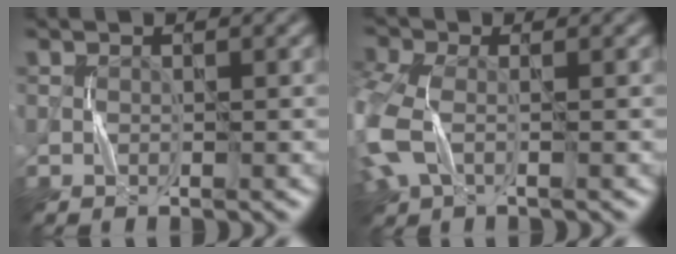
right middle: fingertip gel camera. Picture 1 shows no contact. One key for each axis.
{"total": 5.3, "fx": -1.2, "fy": 3.2, "fz": 4.0, "tx": -0.116, "ty": -0.007, "tz": -0.040}